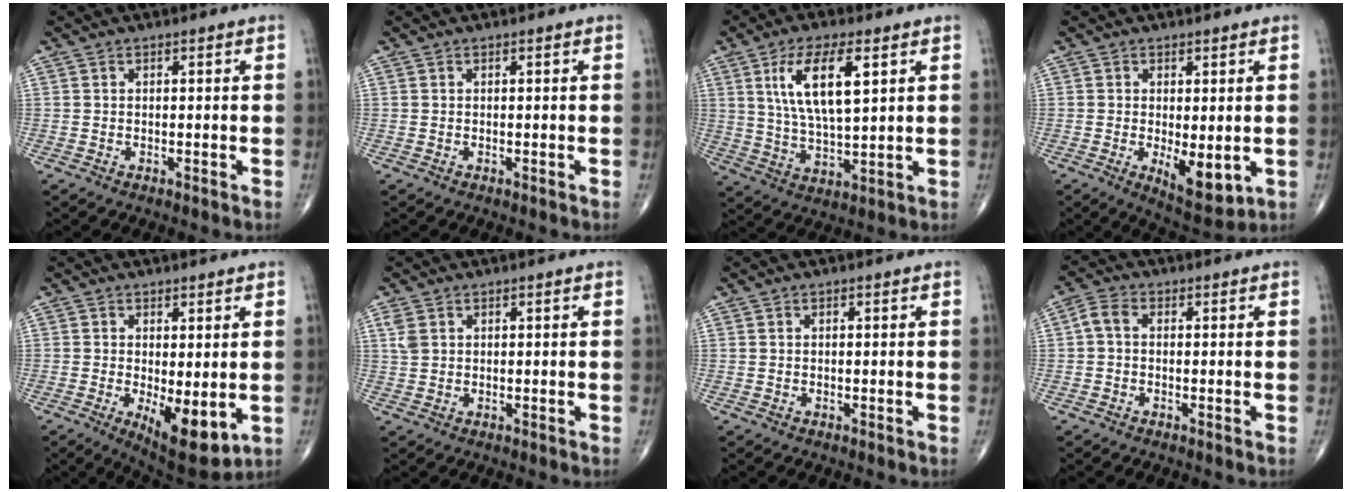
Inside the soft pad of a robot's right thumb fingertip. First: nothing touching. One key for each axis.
{"total": 0.0}
{"total": 12.3, "fx": 4.4, "fy": 4.4, "fz": 10.7, "tx": -0.197, "ty": -0.015, "tz": 0.087}
{"total": 7.6, "fx": -1.3, "fy": 3.2, "fz": 6.8, "tx": -0.093, "ty": -0.022, "tz": -0.011}
{"total": 9.7, "fx": -1.9, "fy": 3.9, "fz": 8.7, "tx": -0.125, "ty": -0.026, "tz": -0.018}
{"total": 2.4, "fx": 1.0, "fy": 1.6, "fz": 1.5, "tx": -0.039, "ty": 0.005, "tz": 0.026}
{"total": 0.0}
{"total": 3.1, "fx": 0.0, "fy": 2.1, "fz": 2.4, "tx": -0.045, "ty": 0.009, "tz": -0.009}